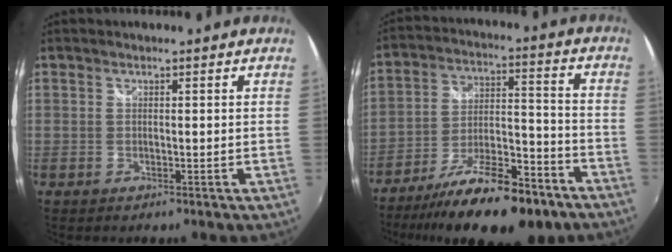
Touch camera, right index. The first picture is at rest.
{"total": 20.7, "force": [-15.1, 6.3, 12.8], "torque": [-0.226, -0.018, -0.232]}